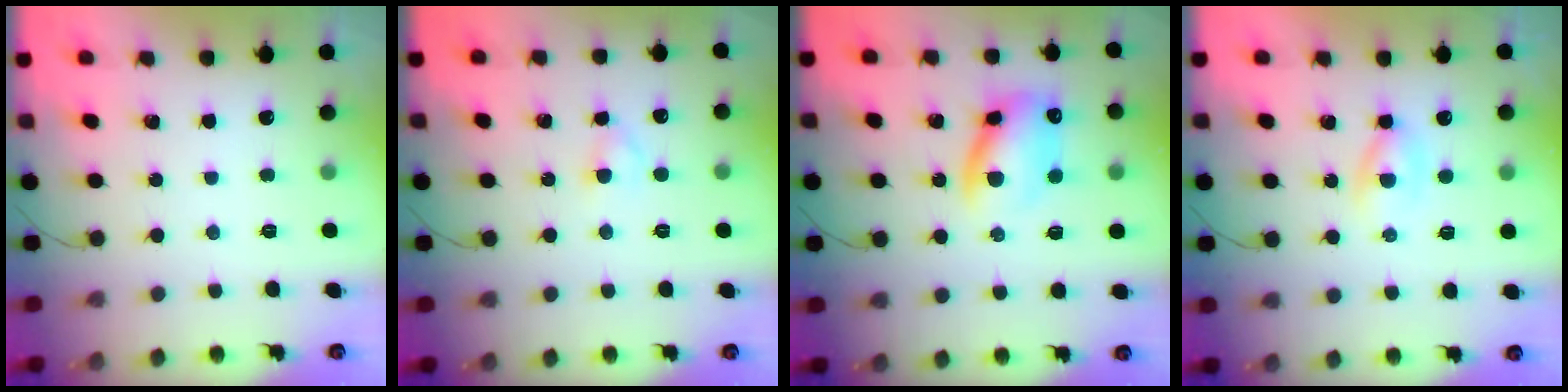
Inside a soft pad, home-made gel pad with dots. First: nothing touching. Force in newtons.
{"total": 2.7, "press": 2.5, "slide": 1.2}
{"total": 11.9, "press": 11.8, "slide": 2.0}
{"total": 2.7, "press": 2.5, "slide": 1.1}